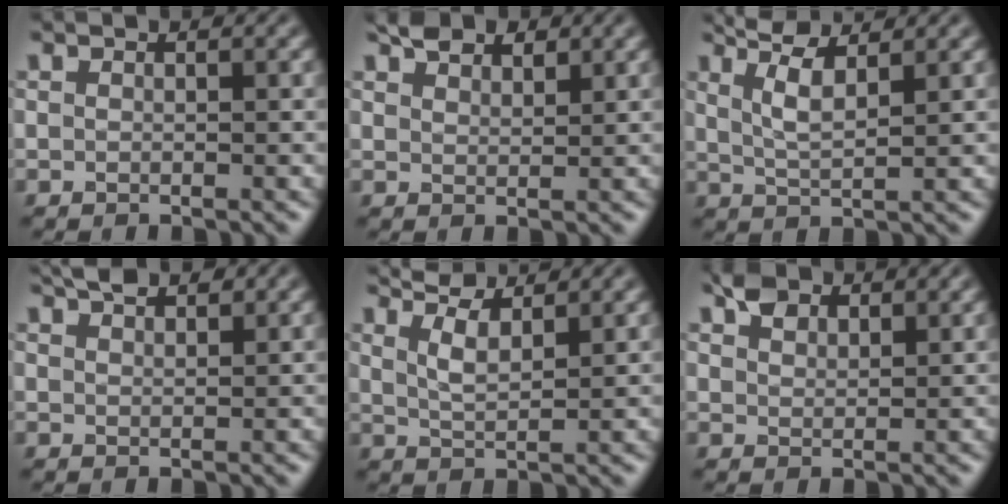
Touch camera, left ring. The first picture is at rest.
{"total": 2.6, "force": [2.1, 1.2, 1.0], "torque": [-0.016, 0.005, 0.039]}
{"total": 4.5, "force": [3.0, 1.0, 3.2], "torque": [-0.061, 0.014, 0.050]}
{"total": 2.4, "force": [2.0, 0.7, 1.2], "torque": [-0.013, 0.007, 0.035]}
{"total": 3.9, "force": [3.2, 0.9, 2.1], "torque": [-0.045, 0.009, 0.054]}
{"total": 2.7, "force": [2.0, 1.5, 1.1], "torque": [-0.022, 0.004, 0.037]}